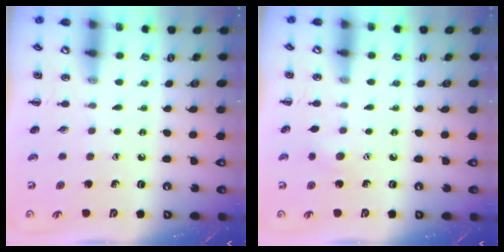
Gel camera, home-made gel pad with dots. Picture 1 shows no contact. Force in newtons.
{"total": 5.0, "press": 4.9, "slide": 0.8}